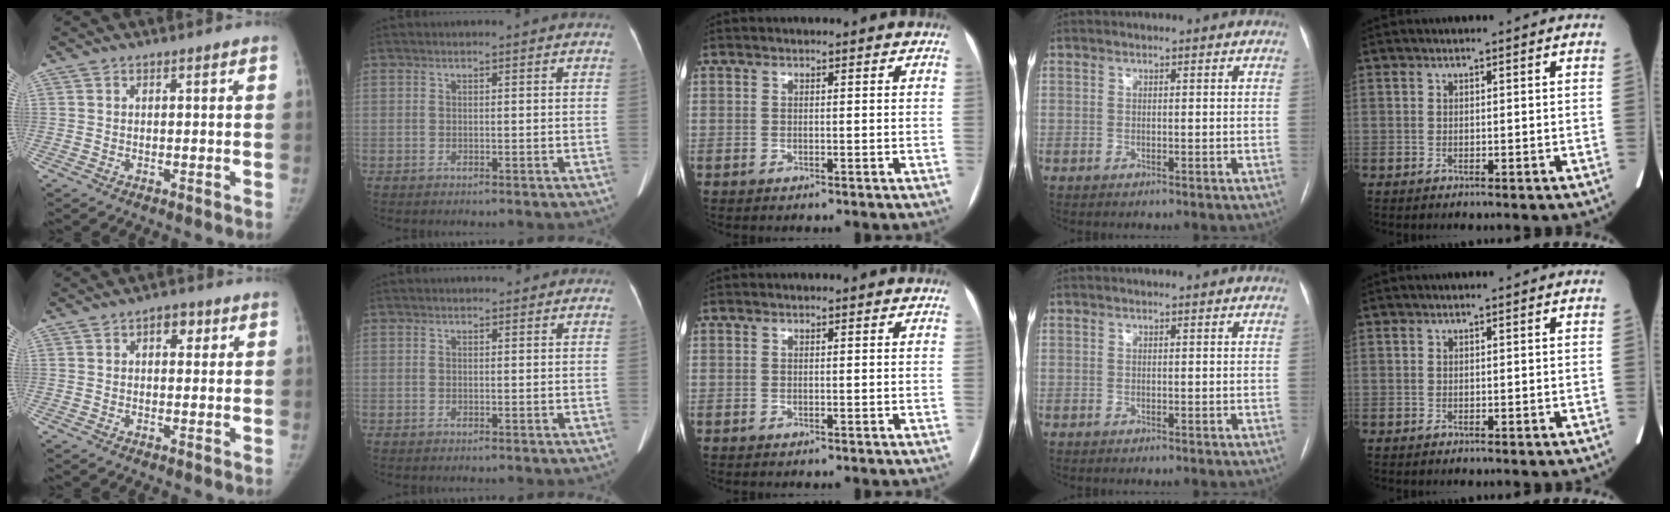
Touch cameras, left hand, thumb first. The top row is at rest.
{"thumb": {"total": 3.2, "force": [1.2, 2.1, 2.2], "torque": [-0.011, 0.001, 0.011]}, "index": {"total": 1.1, "force": [0.9, 0.4, 0.4], "torque": [-0.002, 0.009, 0.009]}}